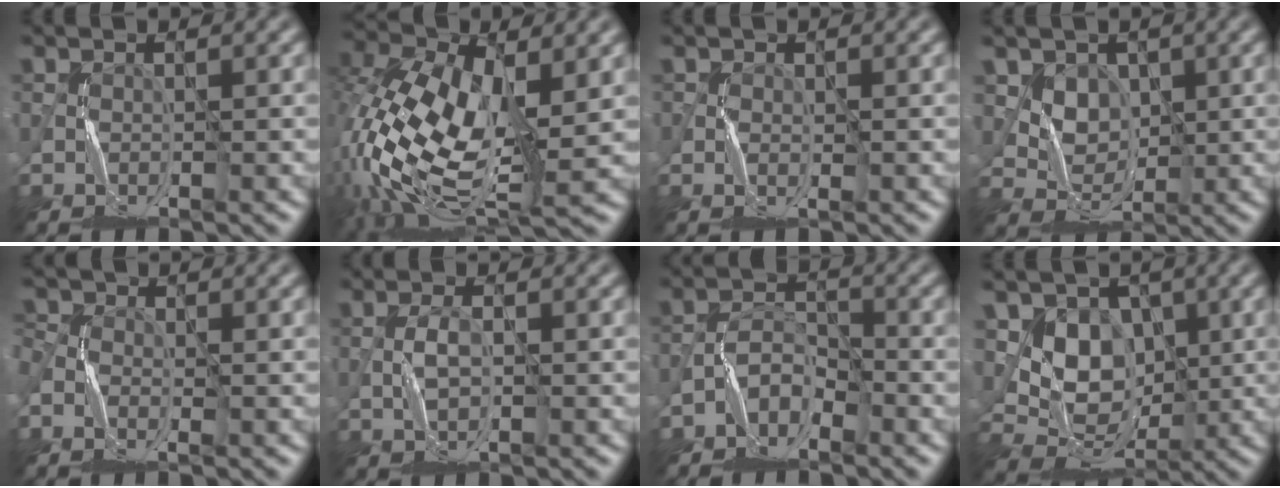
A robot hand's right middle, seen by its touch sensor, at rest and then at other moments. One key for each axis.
{"total": 13.6, "fx": -1.1, "fy": 7.8, "fz": 11.0, "tx": -0.259, "ty": -0.014, "tz": -0.019}
{"total": 0.6, "fx": 0.1, "fy": 0.3, "fz": 0.5, "tx": -0.007, "ty": 0.000, "tz": 0.000}
{"total": 3.7, "fx": 2.0, "fy": 2.8, "fz": 1.3, "tx": -0.037, "ty": -0.020, "tz": 0.059}
{"total": 2.9, "fx": -0.9, "fy": 1.9, "fz": 2.0, "tx": -0.046, "ty": 0.002, "tz": -0.018}
{"total": 1.3, "fx": 0.1, "fy": 0.5, "fz": 1.2, "tx": -0.028, "ty": 0.003, "tz": 0.001}
{"total": 2.3, "fx": -1.8, "fy": 1.2, "fz": 0.8, "tx": -0.012, "ty": 0.012, "tz": -0.041}
{"total": 6.1, "fx": 1.9, "fy": 4.9, "fz": 3.2, "tx": -0.059, "ty": -0.008, "tz": 0.031}